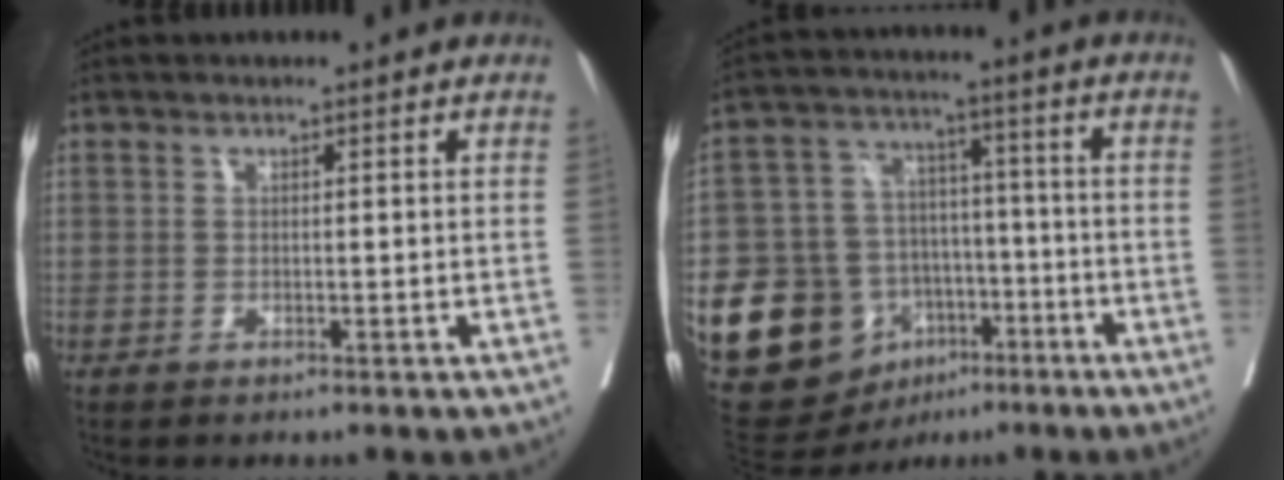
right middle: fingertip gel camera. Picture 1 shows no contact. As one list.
[{"total": 17.9, "force": [-7.7, 13.5, 8.8], "torque": [-0.169, 0.046, -0.117]}]